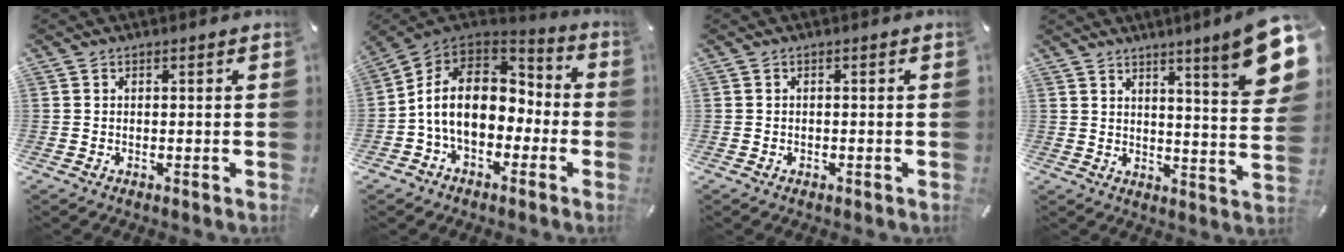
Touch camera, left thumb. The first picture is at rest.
{"total": 15.0, "force": [-1.6, 11.5, 9.4], "torque": [-0.175, 0.015, -0.031]}
{"total": 0.7, "force": [-0.4, 0.5, 0.3], "torque": [-0.005, 0.002, -0.009]}
{"total": 14.6, "force": [8.7, 1.7, 11.6], "torque": [-0.169, -0.058, 0.136]}